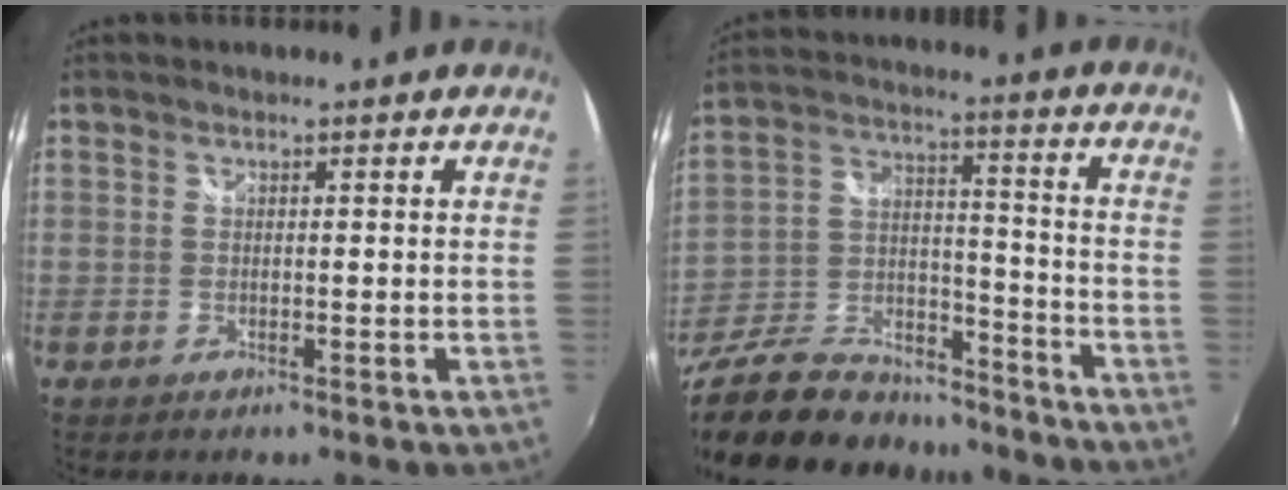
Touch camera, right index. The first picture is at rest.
{"total": 28.3, "force": [-21.6, 12.4, 13.6], "torque": [-0.302, 0.011, -0.333]}